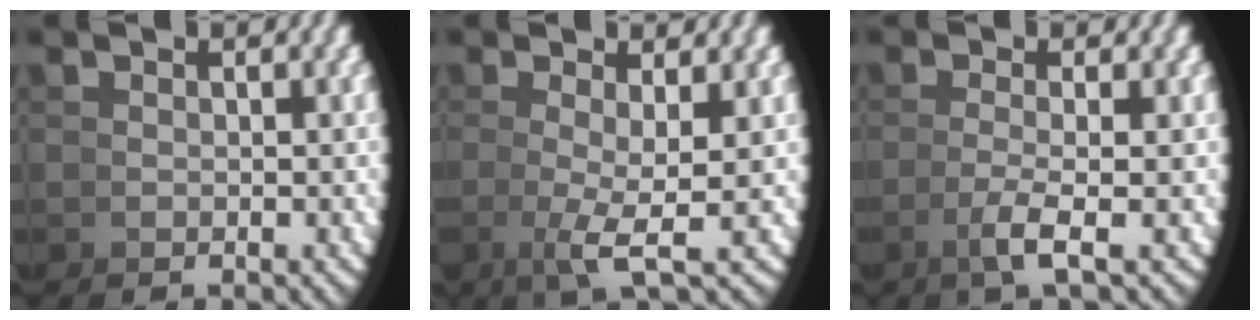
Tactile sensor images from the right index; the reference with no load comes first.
{"total": 3.4, "force": [0.2, 0.3, 3.4], "torque": [-0.073, -0.019, 0.011]}
{"total": 2.5, "force": [-0.6, -0.7, 2.4], "torque": [-0.048, -0.006, -0.005]}